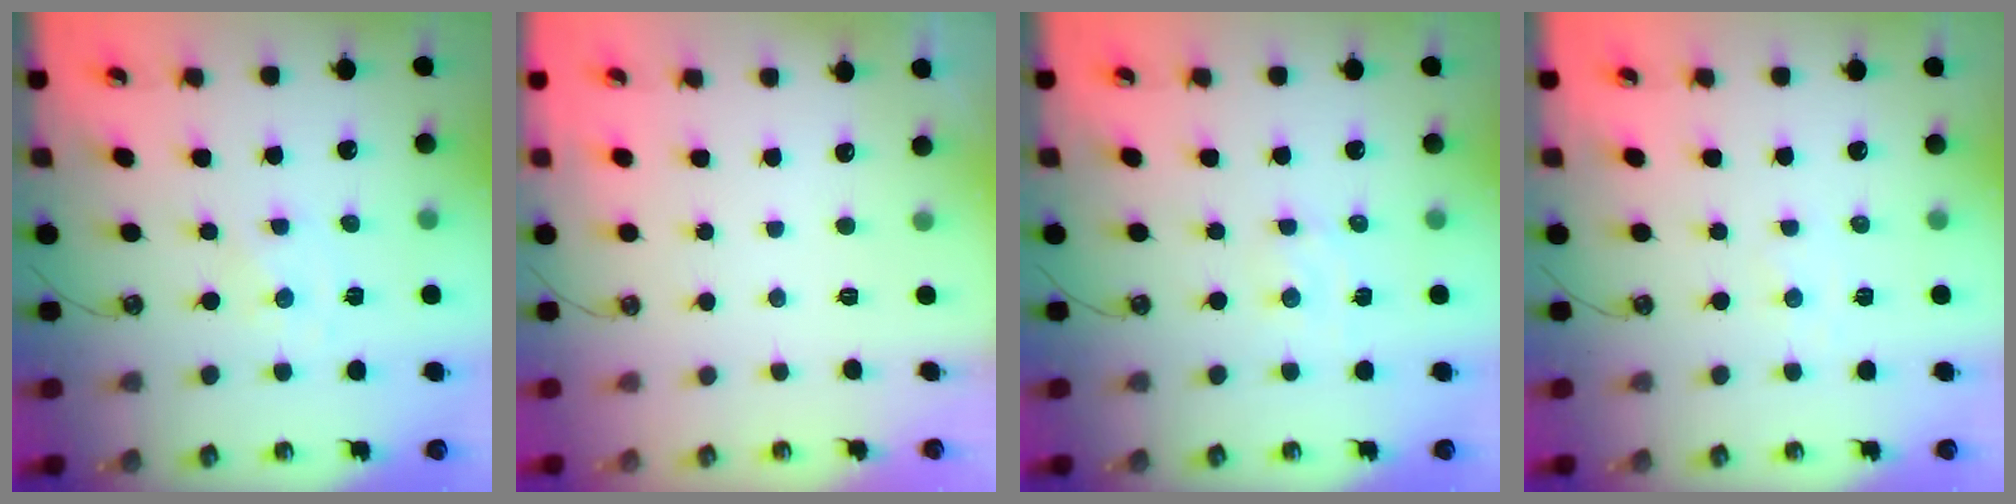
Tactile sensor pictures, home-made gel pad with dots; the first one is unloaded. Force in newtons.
{"total": 0.0}
{"total": 2.6, "press": 2.6, "slide": 0.3}
{"total": 1.4, "press": 1.4, "slide": 0.2}